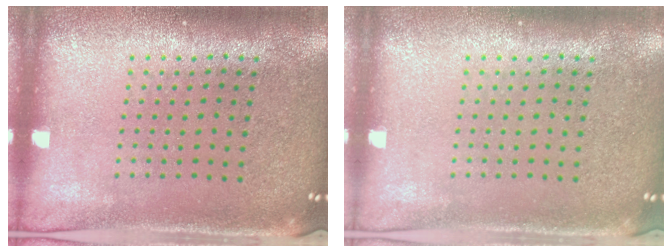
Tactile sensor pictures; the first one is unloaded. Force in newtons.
{"total": 0.0}